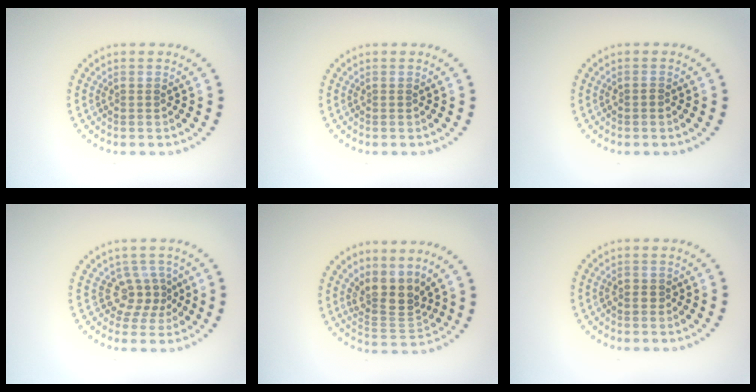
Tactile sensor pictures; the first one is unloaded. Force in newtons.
{"total": 0.0}
{"total": 0.8, "press": 0.8, "slide": 0.1}
{"total": 2.7, "press": 1.9, "slide": 1.9}
{"total": 3.8, "press": 2.9, "slide": 2.4}
{"total": 0.5, "press": 0.4, "slide": 0.3}